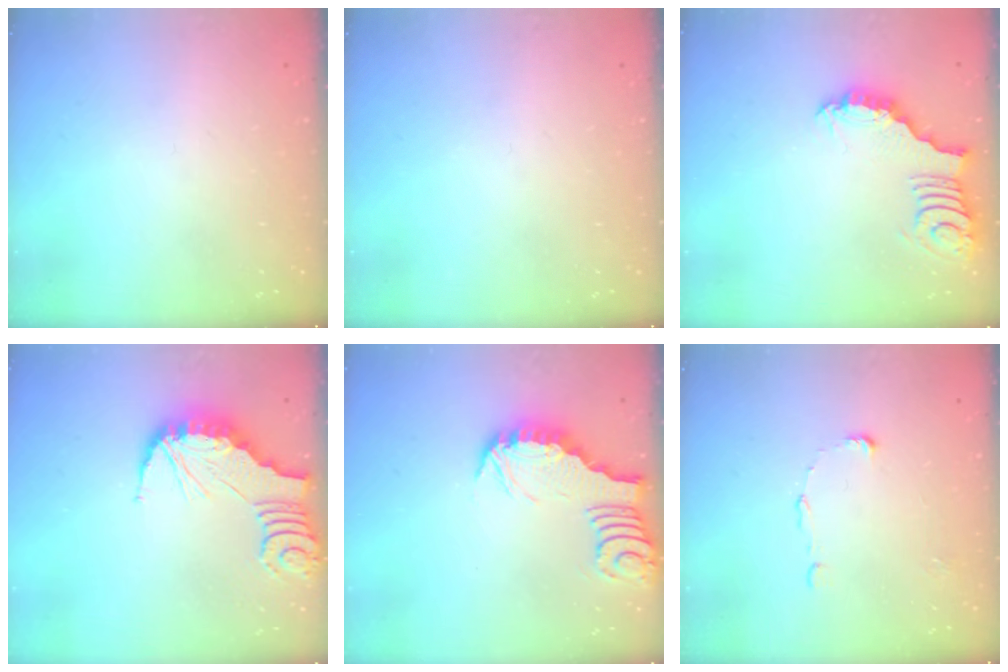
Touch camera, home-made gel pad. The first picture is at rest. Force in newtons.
{"total": 0.0}
{"total": 3.3, "press": 3.3, "slide": 0.1}
{"total": 2.2, "press": 2.2, "slide": 0.2}
{"total": 3.1, "press": 3.1, "slide": 0.3}
{"total": 6.9, "press": 6.9, "slide": 0.5}